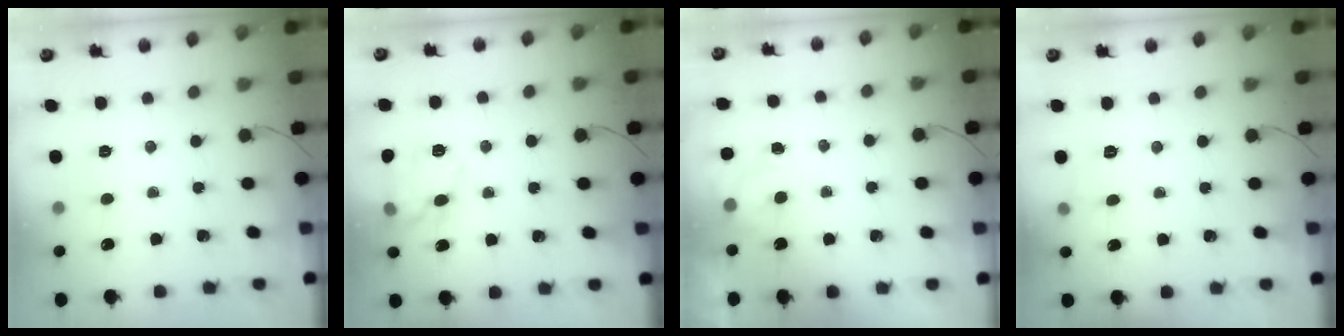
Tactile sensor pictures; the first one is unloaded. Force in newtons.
{"total": 13.4, "press": 13.4, "slide": 0.4}
{"total": 3.0, "press": 2.7, "slide": 1.4}
{"total": 5.3, "press": 5.1, "slide": 1.5}